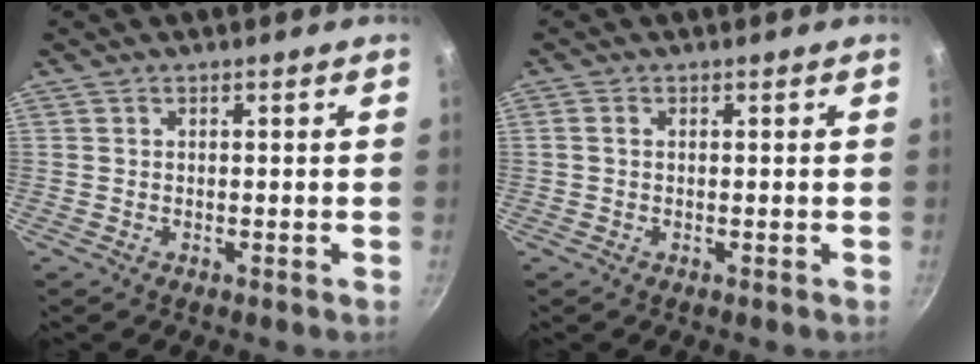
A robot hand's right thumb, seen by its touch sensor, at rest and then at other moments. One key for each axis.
{"total": 1.0, "fx": 0.1, "fy": 0.7, "fz": 0.6, "tx": -0.012, "ty": 0.004, "tz": 0.000}